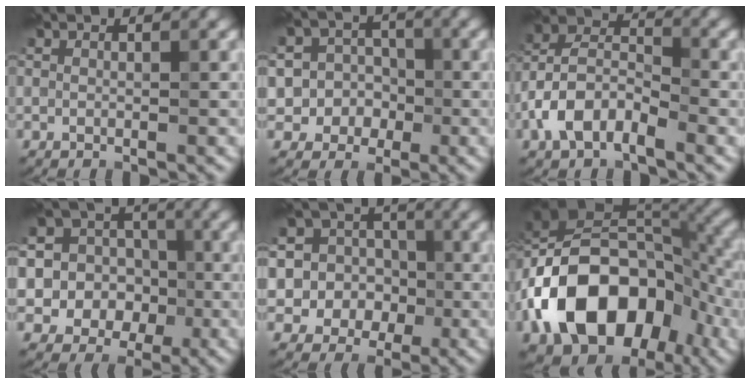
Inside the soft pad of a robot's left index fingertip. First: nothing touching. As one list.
[{"total": 7.0, "force": [-2.1, 6.5, 1.5], "torque": [-0.016, 0.009, -0.055]}, {"total": 5.9, "force": [-3.0, 3.2, 4.0], "torque": [-0.082, 0.009, -0.065]}, {"total": 12.7, "force": [-1.7, 11.8, 4.4], "torque": [-0.126, 0.023, -0.047]}, {"total": 11.4, "force": [-1.2, 10.8, 3.5], "torque": [-0.103, 0.028, -0.042]}, {"total": 16.0, "force": [-4.7, 10.6, 10.9], "torque": [-0.202, 0.012, -0.092]}]